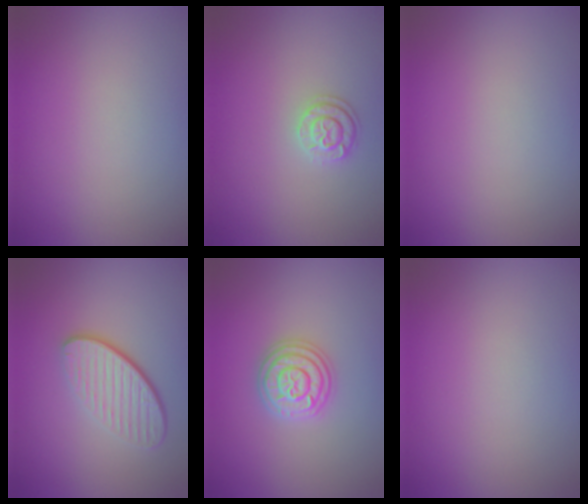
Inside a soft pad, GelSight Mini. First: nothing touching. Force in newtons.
{"total": 1.9, "press": 1.7, "slide": 0.9}
{"total": 0.0}
{"total": 4.6, "press": 3.1, "slide": 3.3}
{"total": 3.6, "press": 3.6, "slide": 0.5}
{"total": 0.0}